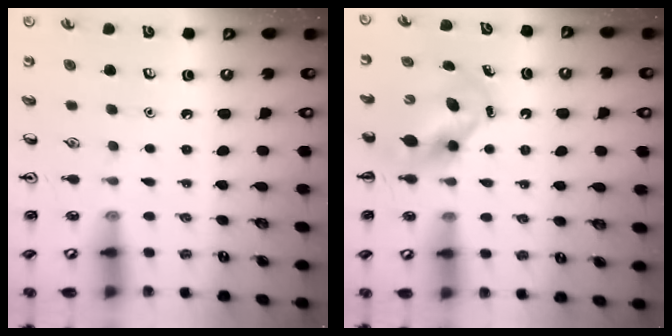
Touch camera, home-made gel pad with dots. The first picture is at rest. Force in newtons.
{"total": 5.7, "press": 5.6, "slide": 1.2}